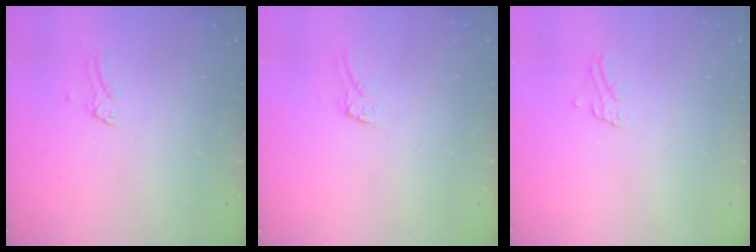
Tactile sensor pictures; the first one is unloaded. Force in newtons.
{"total": 4.4, "press": 4.4, "slide": 0.5}
{"total": 1.4, "press": 1.4, "slide": 0.1}